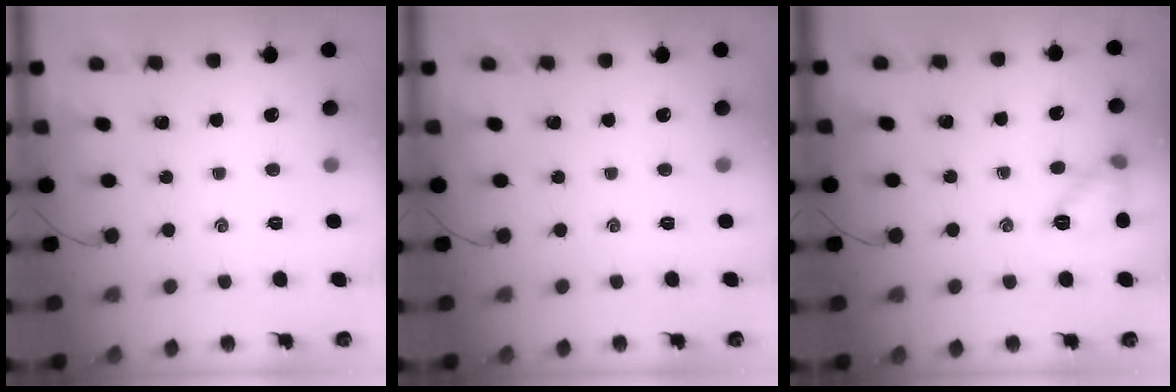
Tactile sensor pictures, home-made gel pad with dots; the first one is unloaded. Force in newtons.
{"total": 0.0}
{"total": 8.7, "press": 8.6, "slide": 1.0}